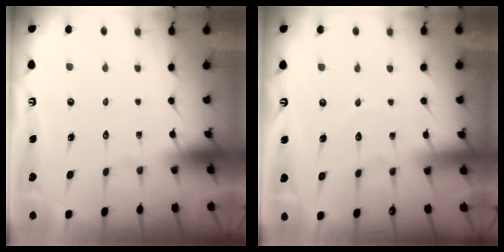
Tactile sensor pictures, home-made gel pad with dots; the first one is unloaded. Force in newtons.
{"total": 5.2, "press": 5.1, "slide": 0.5}